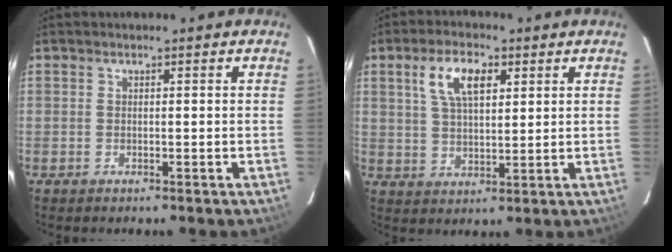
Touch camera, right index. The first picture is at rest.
{"total": 8.1, "force": [3.5, 3.7, 6.3], "torque": [-0.120, 0.015, 0.066]}